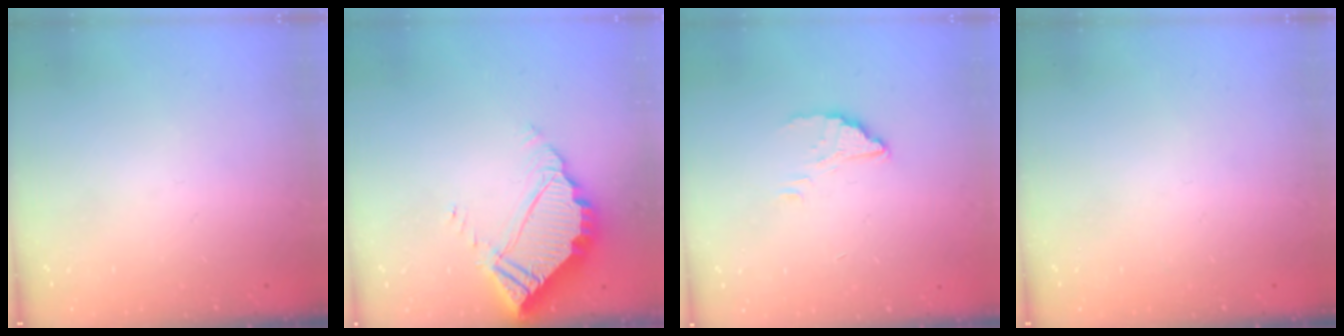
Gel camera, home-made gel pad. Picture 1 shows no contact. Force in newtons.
{"total": 7.2, "press": 7.1, "slide": 0.4}
{"total": 2.0, "press": 2.0, "slide": 0.1}
{"total": 0.0}